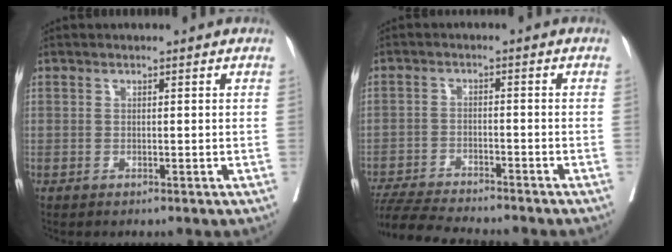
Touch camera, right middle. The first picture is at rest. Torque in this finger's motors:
{"motor_torque": [0.33, -0.34, 0.11, 0.04]}